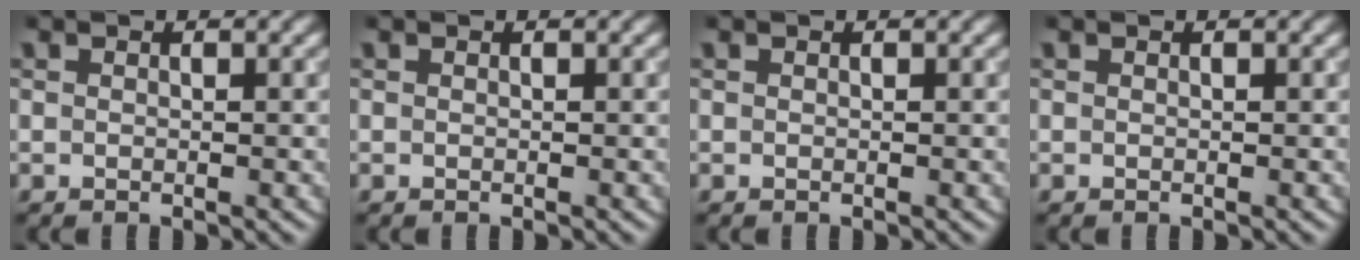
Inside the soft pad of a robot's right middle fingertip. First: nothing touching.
{"total": 0.0}
{"total": 0.0}
{"total": 0.0}